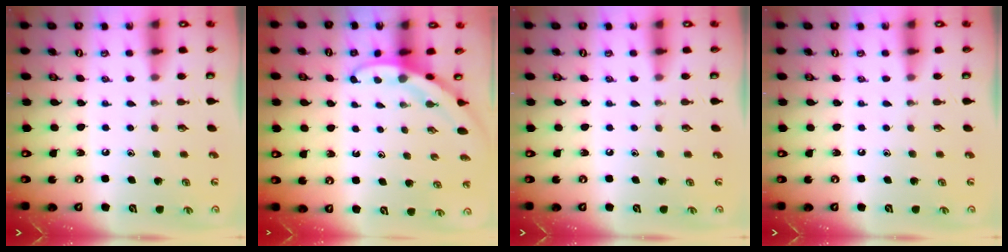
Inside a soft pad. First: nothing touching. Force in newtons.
{"total": 3.2, "press": 3.2, "slide": 0.1}
{"total": 0.0}
{"total": 0.0}